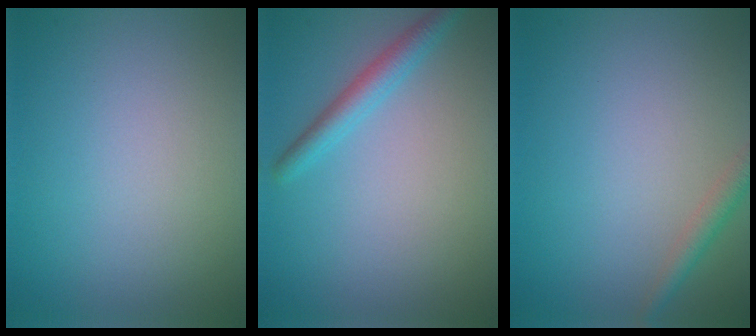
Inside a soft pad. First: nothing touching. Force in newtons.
{"total": 2.3, "press": 2.3, "slide": 0.1}
{"total": 1.8, "press": 1.8, "slide": 0.1}